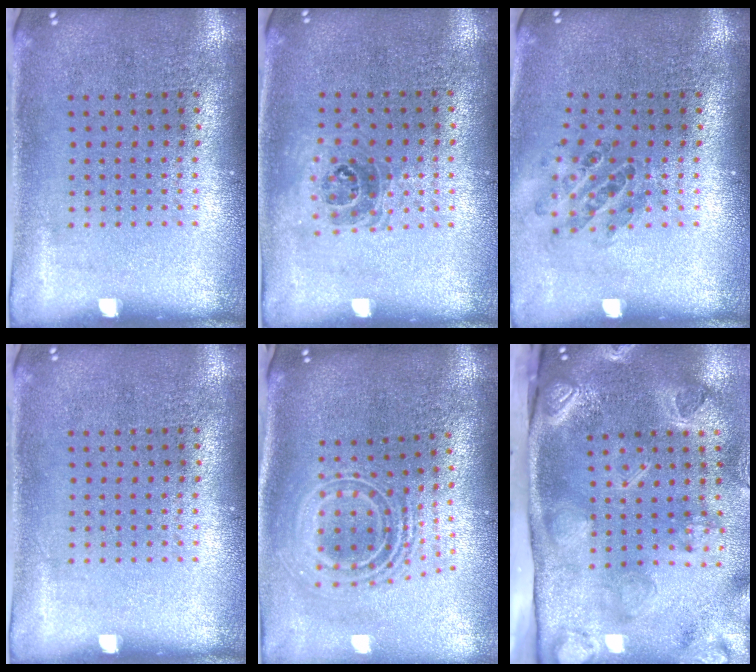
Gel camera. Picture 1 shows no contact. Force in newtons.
{"total": 1.1, "press": 0.9, "slide": 0.6}
{"total": 0.9, "press": 0.9, "slide": 0.1}
{"total": 0.0}
{"total": 2.5, "press": 1.8, "slide": 1.8}
{"total": 4.3, "press": 3.1, "slide": 3.0}